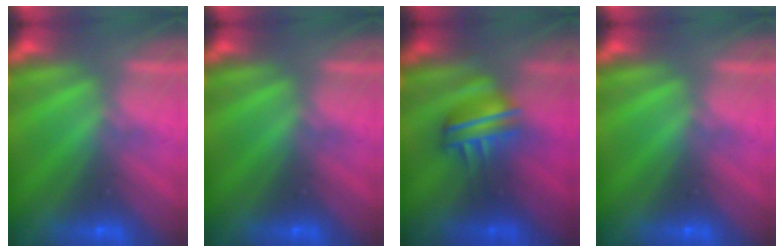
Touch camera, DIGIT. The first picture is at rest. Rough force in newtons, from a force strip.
{"total": 0.0}
{"total": 4.7}
{"total": 0.0}